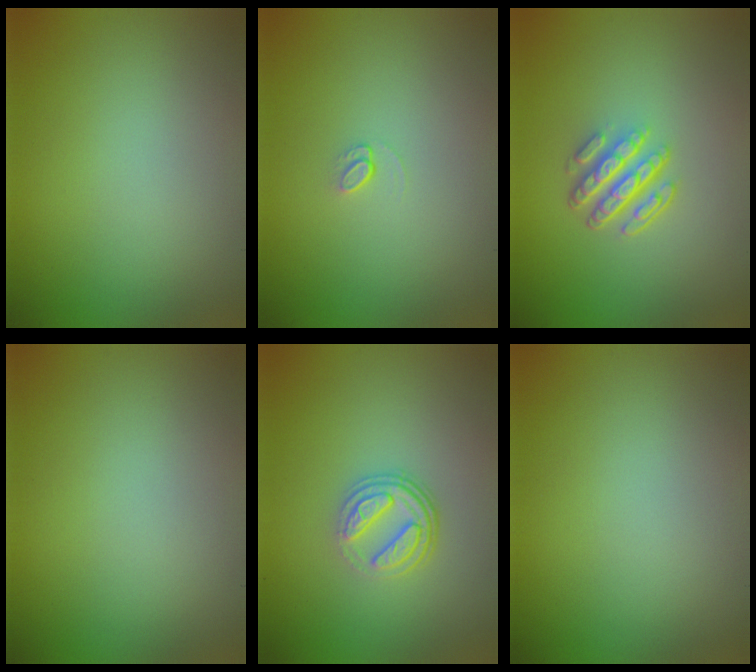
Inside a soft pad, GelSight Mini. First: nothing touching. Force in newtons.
{"total": 0.8, "press": 0.5, "slide": 0.7}
{"total": 4.7, "press": 3.3, "slide": 3.3}
{"total": 0.0}
{"total": 3.7, "press": 2.7, "slide": 2.6}
{"total": 0.0}